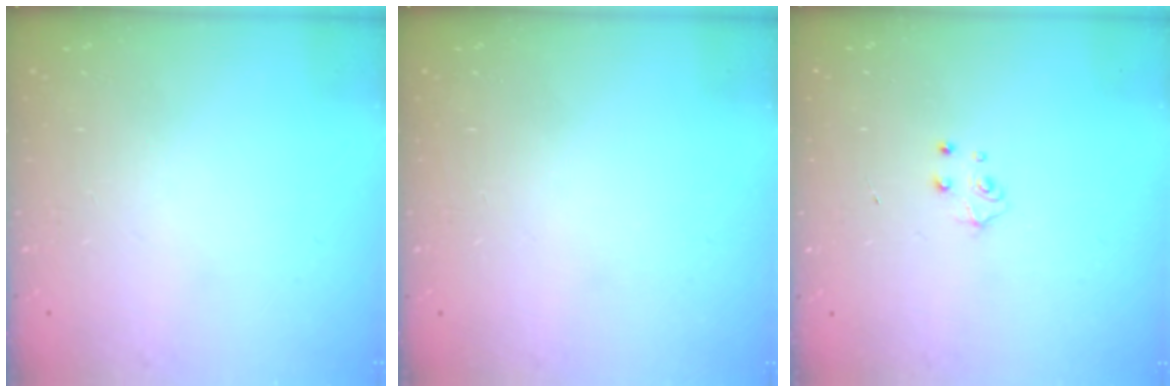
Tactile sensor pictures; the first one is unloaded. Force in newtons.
{"total": 0.0}
{"total": 4.0, "press": 4.0, "slide": 0.5}